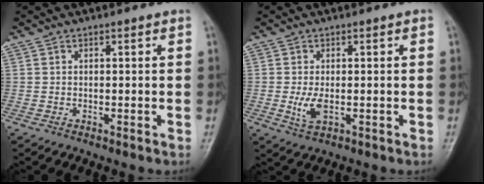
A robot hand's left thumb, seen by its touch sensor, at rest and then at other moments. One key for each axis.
{"total": 3.7, "fx": -0.6, "fy": 1.8, "fz": 3.1, "tx": -0.068, "ty": -0.006, "tz": -0.008}